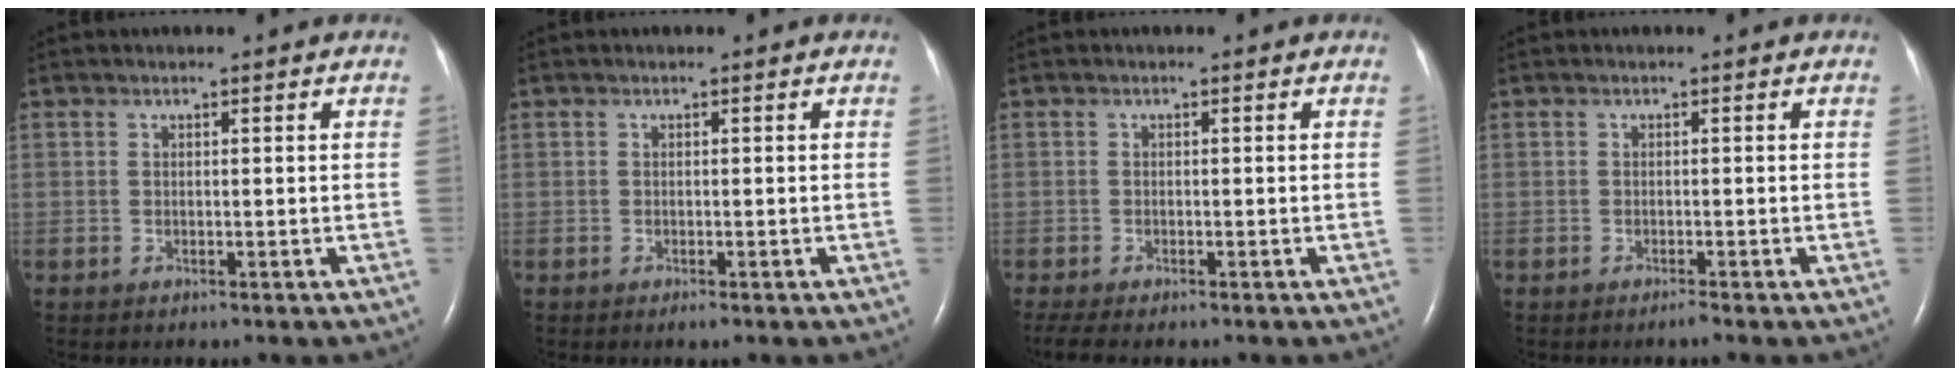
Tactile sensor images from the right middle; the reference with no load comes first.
{"total": 0.6, "force": [-0.4, -0.1, 0.5], "torque": [-0.012, -0.004, -0.004]}
{"total": 4.1, "force": [-3.3, 1.0, 2.3], "torque": [-0.044, -0.013, -0.050]}
{"total": 0.7, "force": [-0.5, -0.3, 0.3], "torque": [-0.009, -0.002, -0.008]}